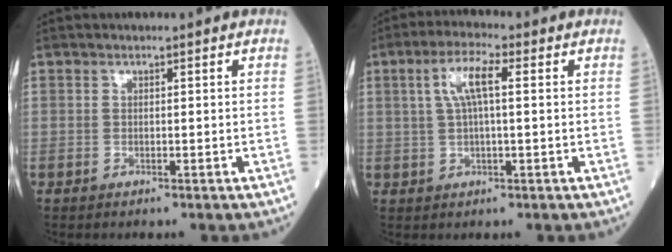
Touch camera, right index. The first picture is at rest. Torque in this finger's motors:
{"motor_torque": [0.29, 0.14, 0.19, 0.11]}